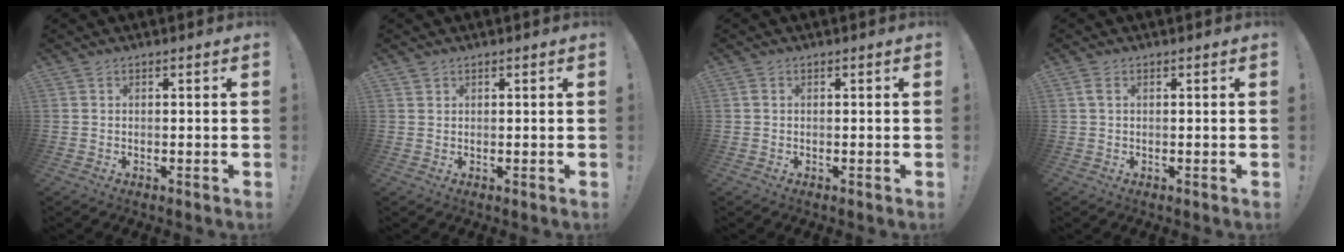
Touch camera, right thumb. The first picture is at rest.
{"total": 0.9, "force": [0.8, 0.5, 0.2], "torque": [-0.003, -0.001, 0.016]}
{"total": 0.6, "force": [0.1, 0.5, 0.4], "torque": [-0.016, 0.006, 0.003]}
{"total": 1.8, "force": [0.7, 0.9, 1.4], "torque": [-0.028, 0.004, 0.013]}